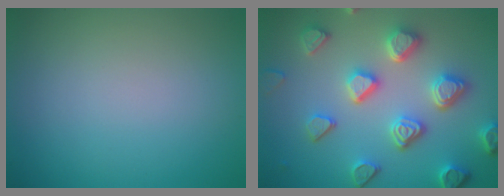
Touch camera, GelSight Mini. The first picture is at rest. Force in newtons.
{"total": 5.6, "press": 5.2, "slide": 2.1}